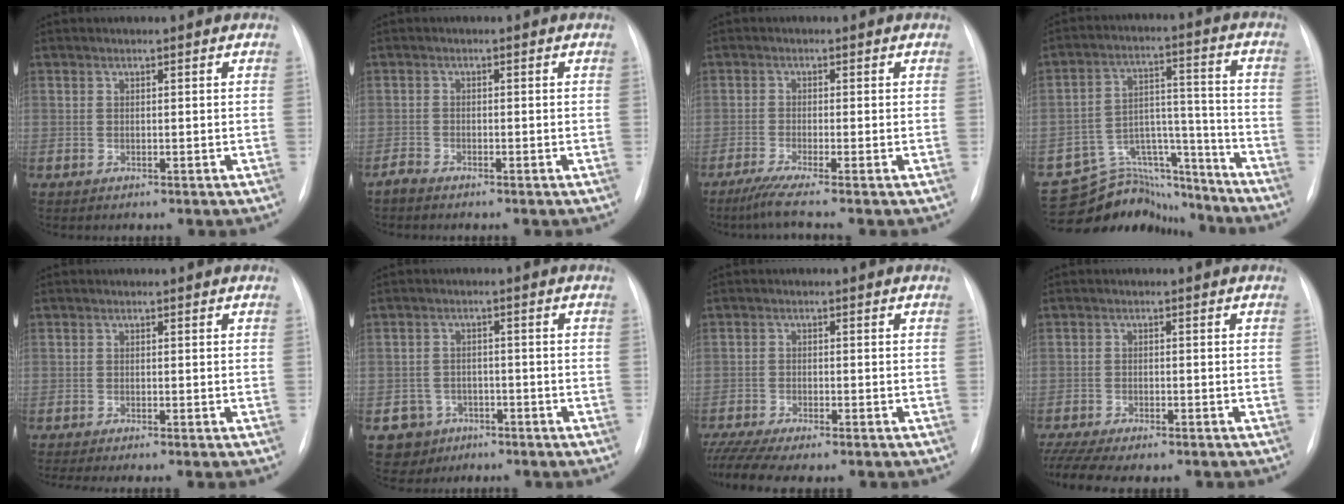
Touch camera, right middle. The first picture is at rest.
{"total": 1.3, "force": [-1.3, 0.1, 0.3], "torque": [-0.012, -0.003, -0.027]}
{"total": 4.4, "force": [-3.3, -1.1, 2.7], "torque": [-0.054, -0.017, -0.066]}
{"total": 14.0, "force": [-13.2, 4.6, 0.0], "torque": [0.007, 0.063, -0.206]}
{"total": 4.8, "force": [-4.1, -0.5, 2.6], "torque": [-0.024, -0.005, -0.060]}
{"total": 4.8, "force": [-2.6, 4.1, 0.0], "torque": [0.001, 0.011, -0.038]}
{"total": 9.8, "force": [-8.2, 1.6, 5.0], "torque": [-0.082, -0.005, -0.128]}
{"total": 11.7, "force": [-9.8, 2.9, 5.7], "torque": [-0.098, -0.001, -0.142]}